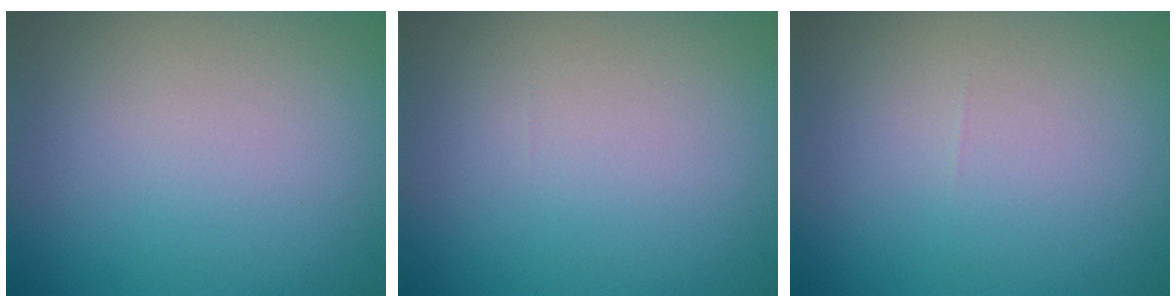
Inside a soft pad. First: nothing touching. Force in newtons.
{"total": 0.0}
{"total": 0.0}